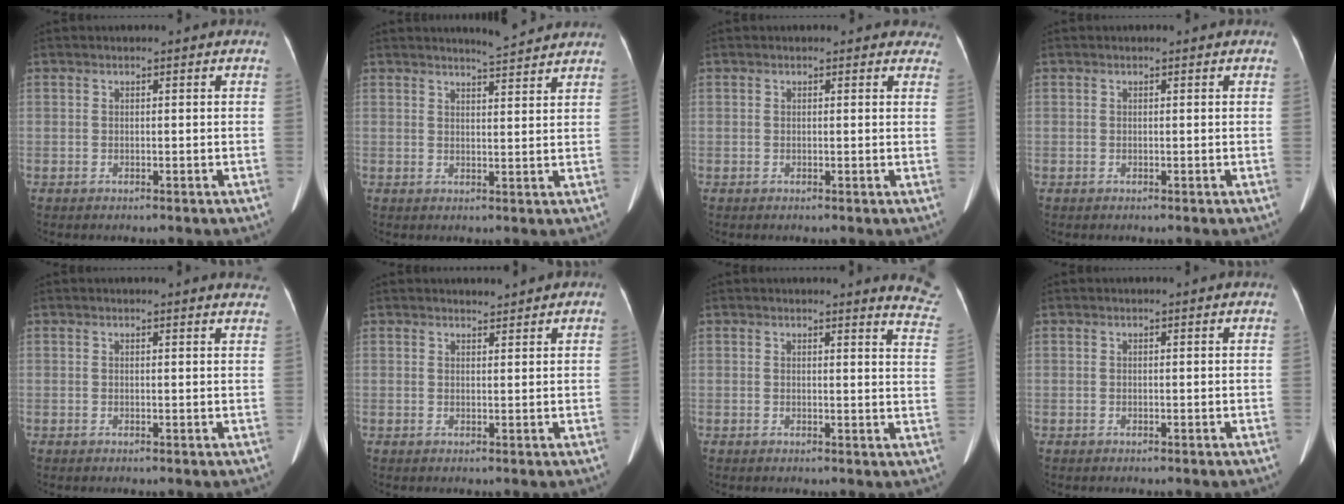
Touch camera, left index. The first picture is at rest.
{"total": 4.6, "force": [4.5, -0.1, 1.0], "torque": [-0.027, 0.000, 0.059]}
{"total": 3.6, "force": [3.1, 1.8, 0.3], "torque": [0.021, -0.008, 0.006]}
{"total": 0.0}
{"total": 3.6, "force": [3.5, 0.3, 0.9], "torque": [-0.011, -0.009, 0.018]}
{"total": 1.2, "force": [1.2, 0.3, 0.1], "torque": [-0.006, 0.004, 0.021]}
{"total": 7.1, "force": [7.1, -0.1, 0.5], "torque": [0.010, -0.072, 0.044]}
{"total": 0.0}